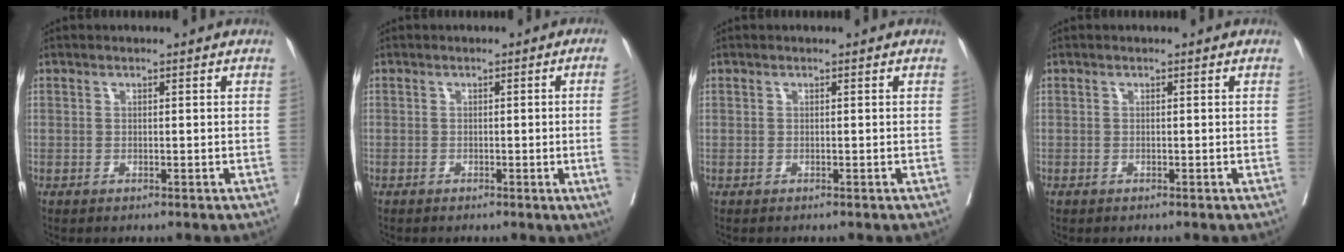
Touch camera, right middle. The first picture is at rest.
{"total": 4.7, "force": [-0.7, -2.0, 4.2], "torque": [-0.050, -0.010, -0.008]}
{"total": 0.0}
{"total": 0.0}